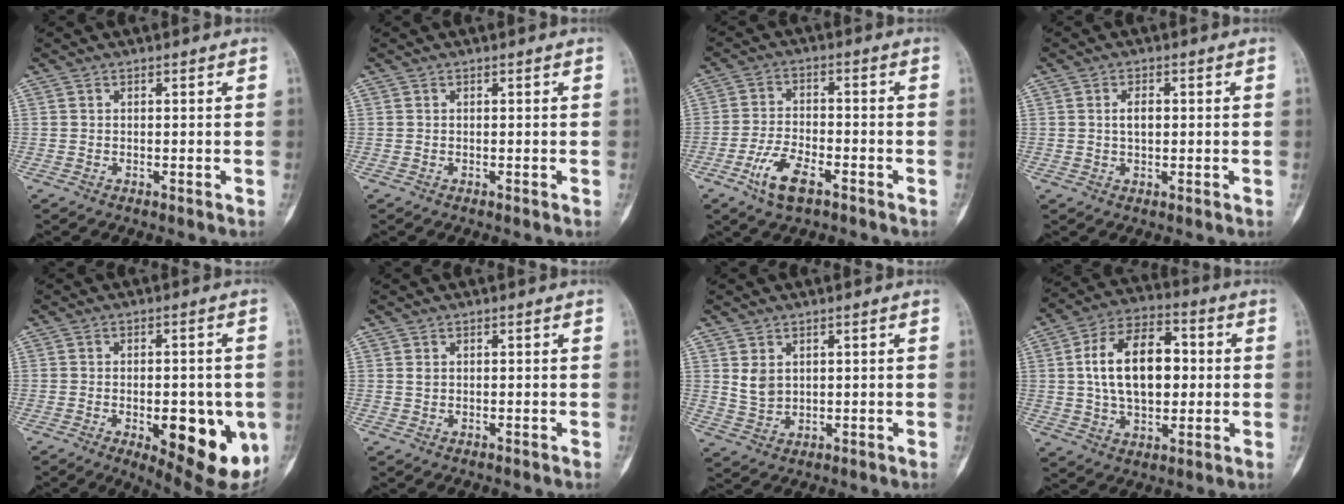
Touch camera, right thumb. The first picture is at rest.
{"total": 0.0}
{"total": 7.9, "force": [-4.3, 3.4, 5.7], "torque": [-0.112, 0.016, -0.080]}
{"total": 3.5, "force": [0.4, 2.0, 2.9], "torque": [-0.049, 0.001, 0.006]}
{"total": 17.1, "force": [-4.8, 7.3, 14.7], "torque": [-0.144, -0.002, -0.042]}
{"total": 1.1, "force": [0.4, 0.8, 0.6], "torque": [-0.008, 0.000, 0.010]}
{"total": 3.9, "force": [1.4, 2.9, 2.3], "torque": [-0.034, -0.012, 0.037]}
{"total": 16.8, "force": [1.7, 10.1, 13.3], "torque": [-0.205, 0.017, 0.026]}